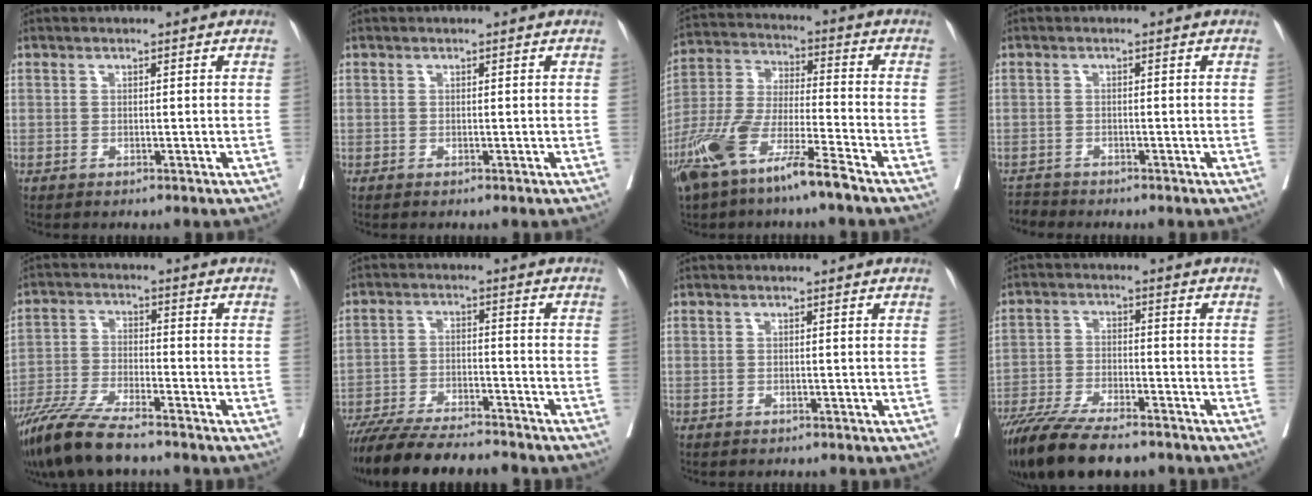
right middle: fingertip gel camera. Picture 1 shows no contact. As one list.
[{"total": 0.0}, {"total": 13.0, "force": [-8.6, 1.3, 9.7], "torque": [-0.206, -0.024, -0.170]}, {"total": 1.9, "force": [-1.8, -0.1, -0.6], "torque": [0.011, -0.011, -0.034]}, {"total": 11.4, "force": [-9.3, 1.3, 6.5], "torque": [-0.121, -0.034, -0.168]}, {"total": 15.8, "force": [-14.0, 2.1, 6.9], "torque": [-0.116, -0.018, -0.222]}, {"total": 1.1, "force": [-1.0, 0.3, 0.3], "torque": [-0.012, -0.003, -0.015]}, {"total": 15.7, "force": [-12.9, 3.2, 8.4], "torque": [-0.155, -0.032, -0.214]}]